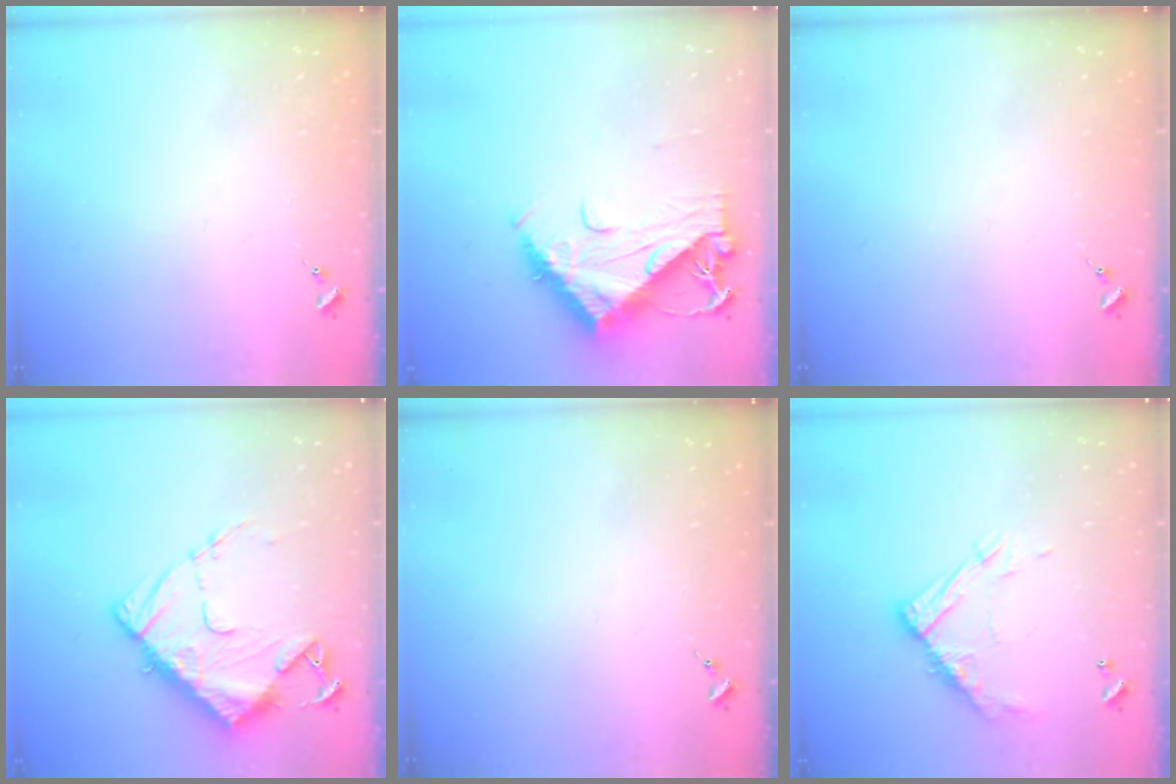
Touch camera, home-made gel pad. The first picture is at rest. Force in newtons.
{"total": 12.0, "press": 11.9, "slide": 1.4}
{"total": 0.0}
{"total": 13.3, "press": 13.2, "slide": 1.3}
{"total": 0.0}
{"total": 13.1, "press": 13.1, "slide": 1.1}